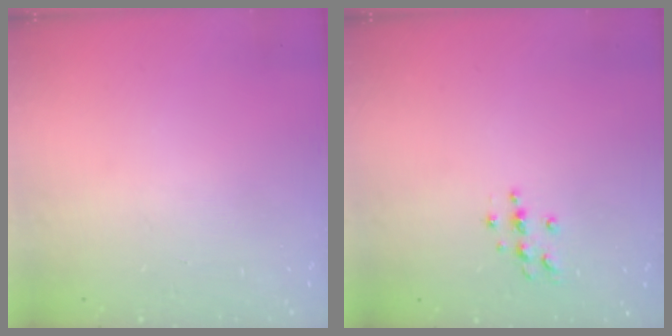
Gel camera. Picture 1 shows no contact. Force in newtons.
{"total": 3.7, "press": 3.6, "slide": 0.5}